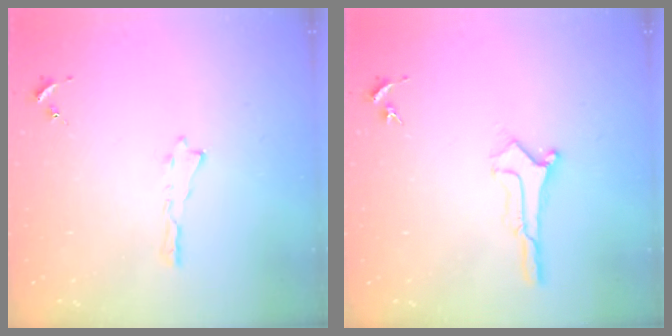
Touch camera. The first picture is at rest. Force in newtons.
{"total": 0.9, "press": 0.9, "slide": 0.1}